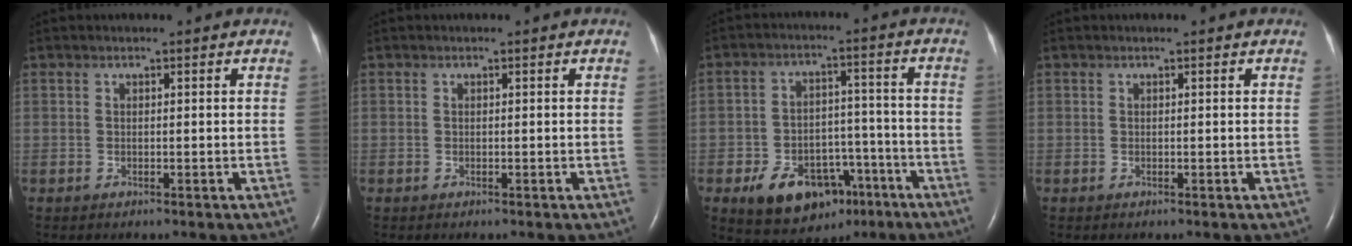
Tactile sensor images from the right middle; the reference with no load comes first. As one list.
[{"total": 0.0}, {"total": 12.6, "force": [-6.9, 7.8, 7.2], "torque": [-0.107, 0.018, -0.095]}, {"total": 0.0}]